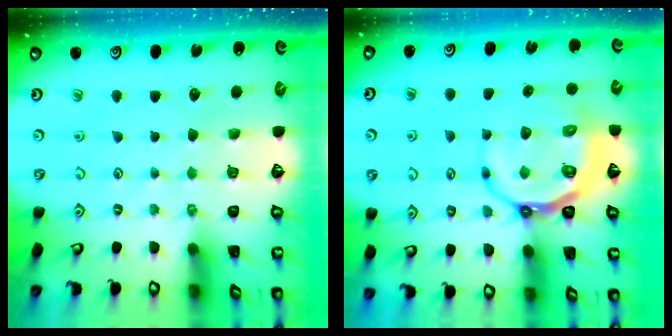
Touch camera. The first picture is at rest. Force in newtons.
{"total": 9.6, "press": 9.0, "slide": 3.3}